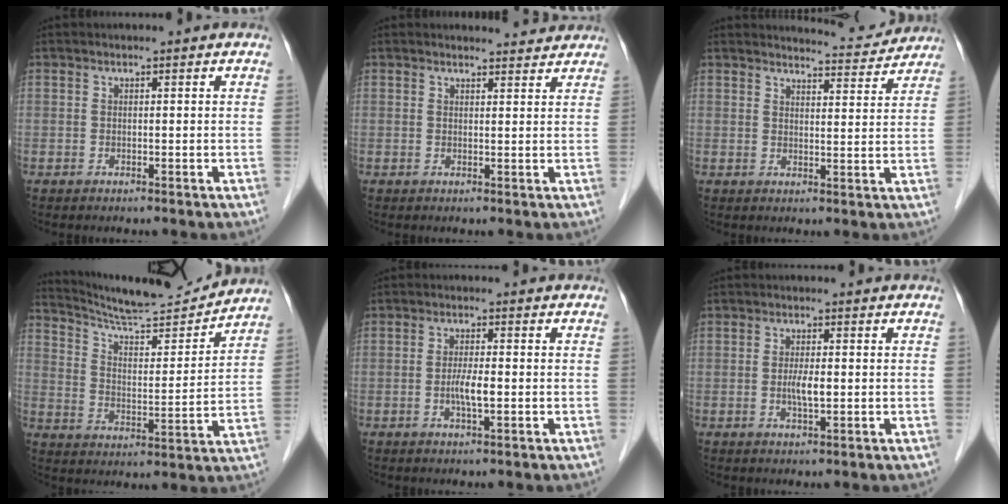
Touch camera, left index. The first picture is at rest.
{"total": 2.8, "force": [2.7, 0.5, 0.1], "torque": [-0.005, -0.003, 0.022]}
{"total": 5.7, "force": [5.7, 0.2, -0.3], "torque": [-0.004, -0.011, 0.063]}
{"total": 15.2, "force": [14.5, 0.6, 4.4], "torque": [-0.080, -0.014, 0.225]}
{"total": 3.2, "force": [-1.5, 0.3, 2.8], "torque": [-0.057, -0.008, -0.027]}
{"total": 2.7, "force": [-1.1, 0.4, 2.4], "torque": [-0.049, -0.007, -0.019]}